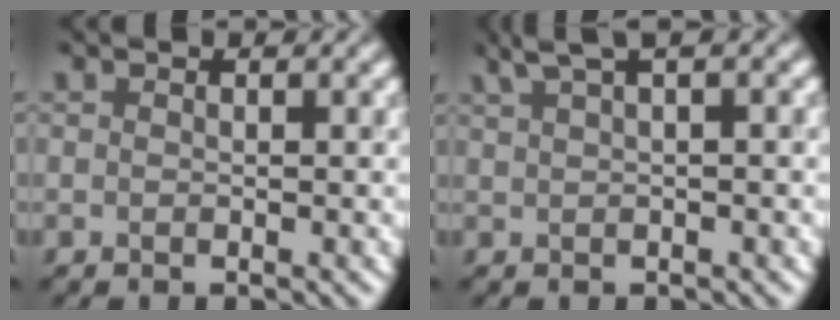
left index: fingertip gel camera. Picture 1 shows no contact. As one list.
[{"total": 3.0, "force": [2.0, 0.6, 2.2], "torque": [-0.030, 0.012, 0.031]}]